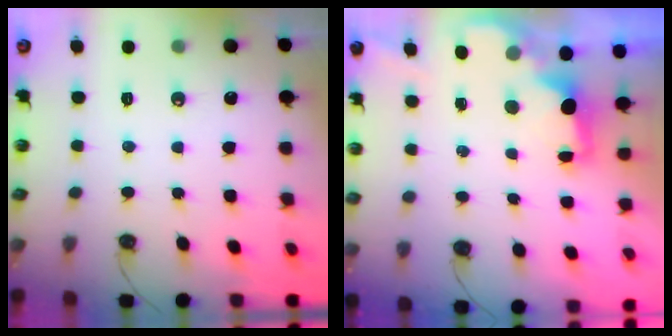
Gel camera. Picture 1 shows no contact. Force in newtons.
{"total": 1.6, "press": 1.5, "slide": 0.6}